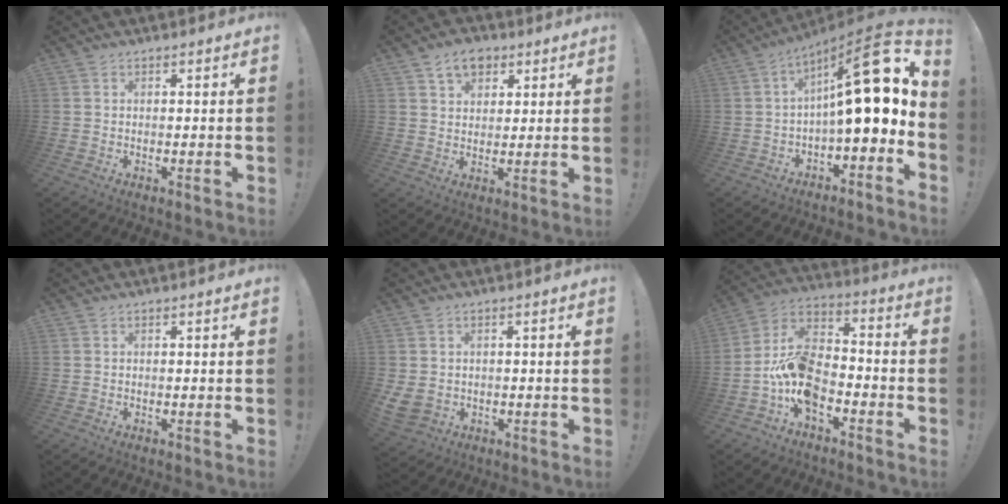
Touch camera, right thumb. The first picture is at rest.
{"total": 7.5, "force": [4.2, 5.2, 3.4], "torque": [-0.049, -0.010, 0.078]}
{"total": 19.3, "force": [2.9, 5.0, 18.4], "torque": [-0.280, -0.013, 0.044]}
{"total": 0.0}
{"total": 4.2, "force": [0.3, 3.5, 2.3], "torque": [-0.054, -0.006, 0.007]}
{"total": 14.0, "force": [-6.7, 8.3, 9.1], "torque": [-0.189, 0.034, -0.113]}